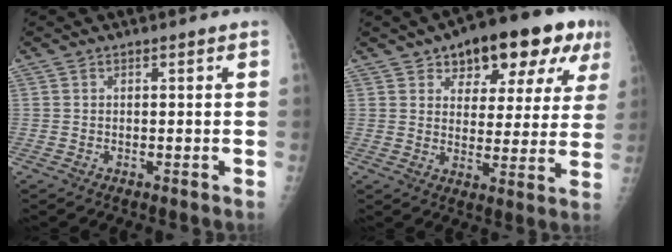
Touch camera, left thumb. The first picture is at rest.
{"total": 17.2, "force": [9.3, 8.2, 11.9], "torque": [-0.116, -0.007, 0.129]}